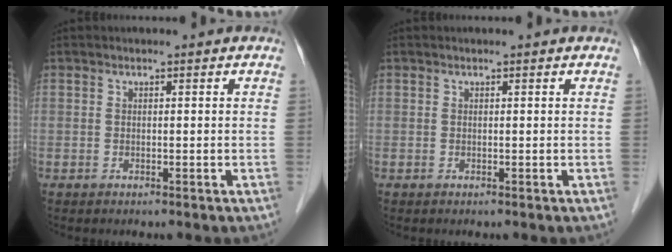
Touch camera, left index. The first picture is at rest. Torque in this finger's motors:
{"motor_torque": [0.30, -0.07, -0.05, -0.01]}